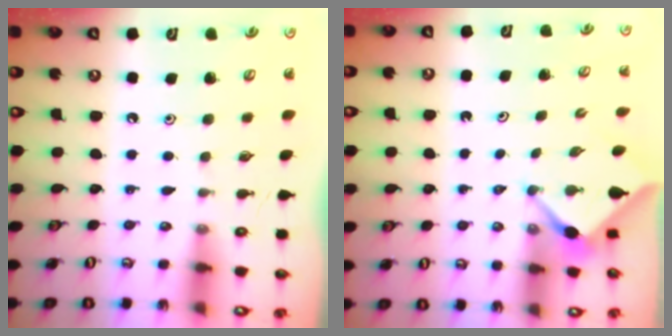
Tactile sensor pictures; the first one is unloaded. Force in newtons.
{"total": 2.9, "press": 2.9, "slide": 0.4}